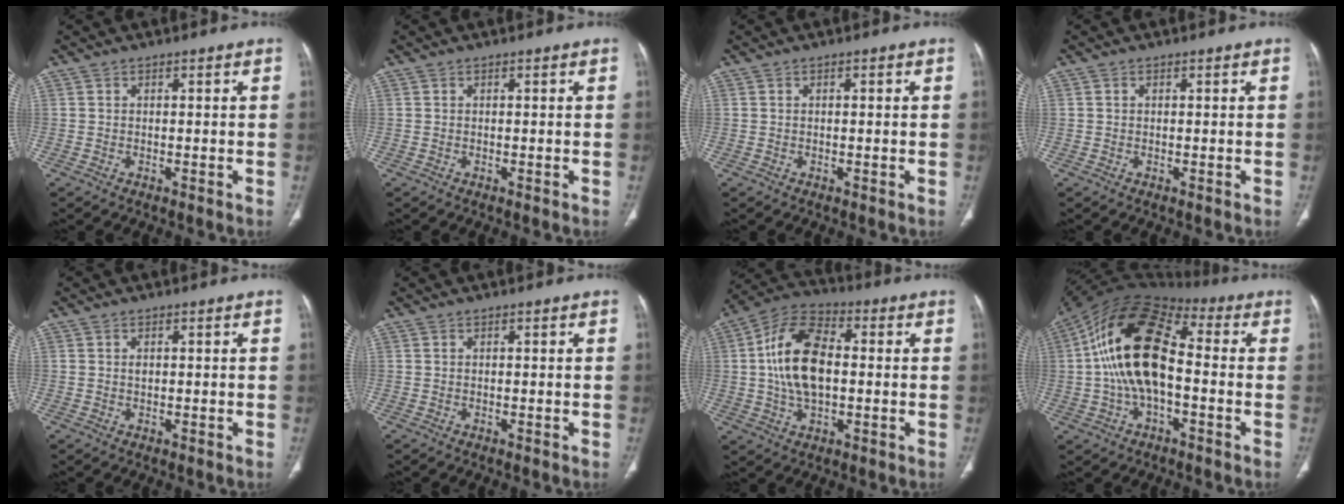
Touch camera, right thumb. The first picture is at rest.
{"total": 0.0}
{"total": 0.7, "force": [0.2, 0.2, 0.6], "torque": [-0.016, 0.007, 0.005]}
{"total": 0.0}
{"total": 0.8, "force": [0.2, 0.6, 0.6], "torque": [-0.009, 0.003, 0.005]}
{"total": 0.0}
{"total": 15.1, "force": [0.8, 8.6, 12.4], "torque": [-0.228, 0.023, 0.007]}
{"total": 18.8, "force": [-0.4, 10.0, 15.9], "torque": [-0.298, 0.041, -0.015]}